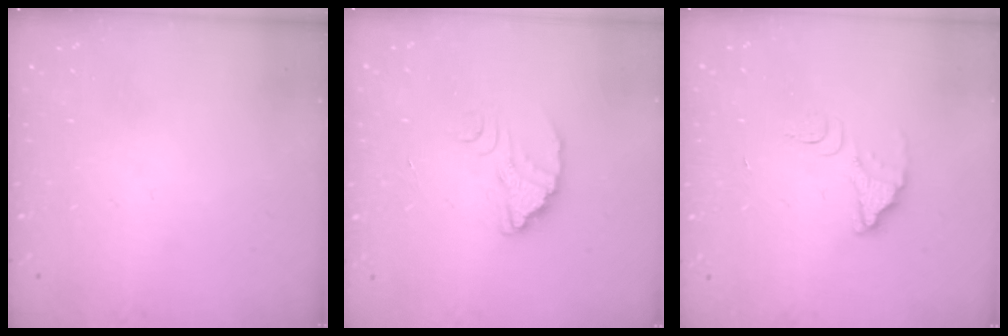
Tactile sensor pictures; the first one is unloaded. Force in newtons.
{"total": 2.9, "press": 2.9, "slide": 0.0}
{"total": 4.2, "press": 4.2, "slide": 0.3}